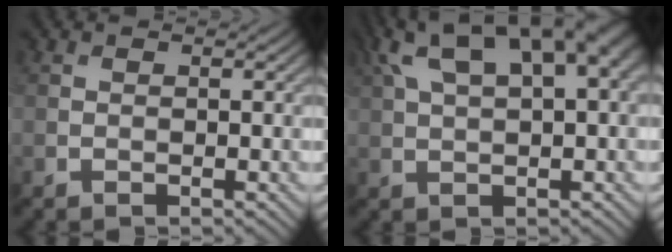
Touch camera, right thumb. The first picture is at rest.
{"total": 14.4, "force": [6.5, 6.0, 11.4], "torque": [-0.214, 0.033, 0.104]}